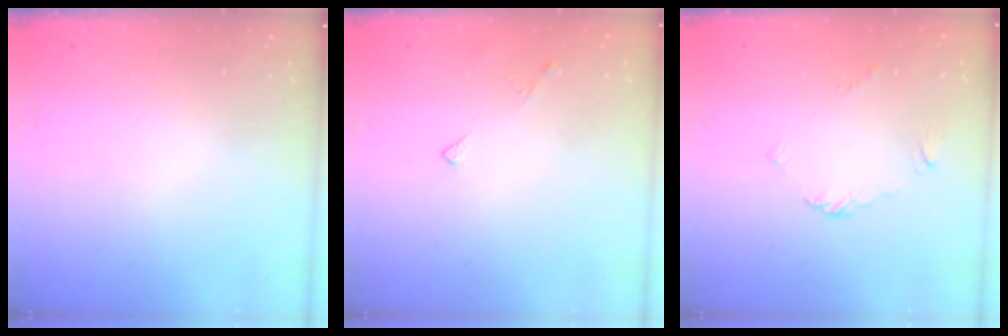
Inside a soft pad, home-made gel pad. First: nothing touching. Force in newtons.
{"total": 3.0, "press": 2.9, "slide": 0.5}
{"total": 2.7, "press": 2.6, "slide": 0.6}